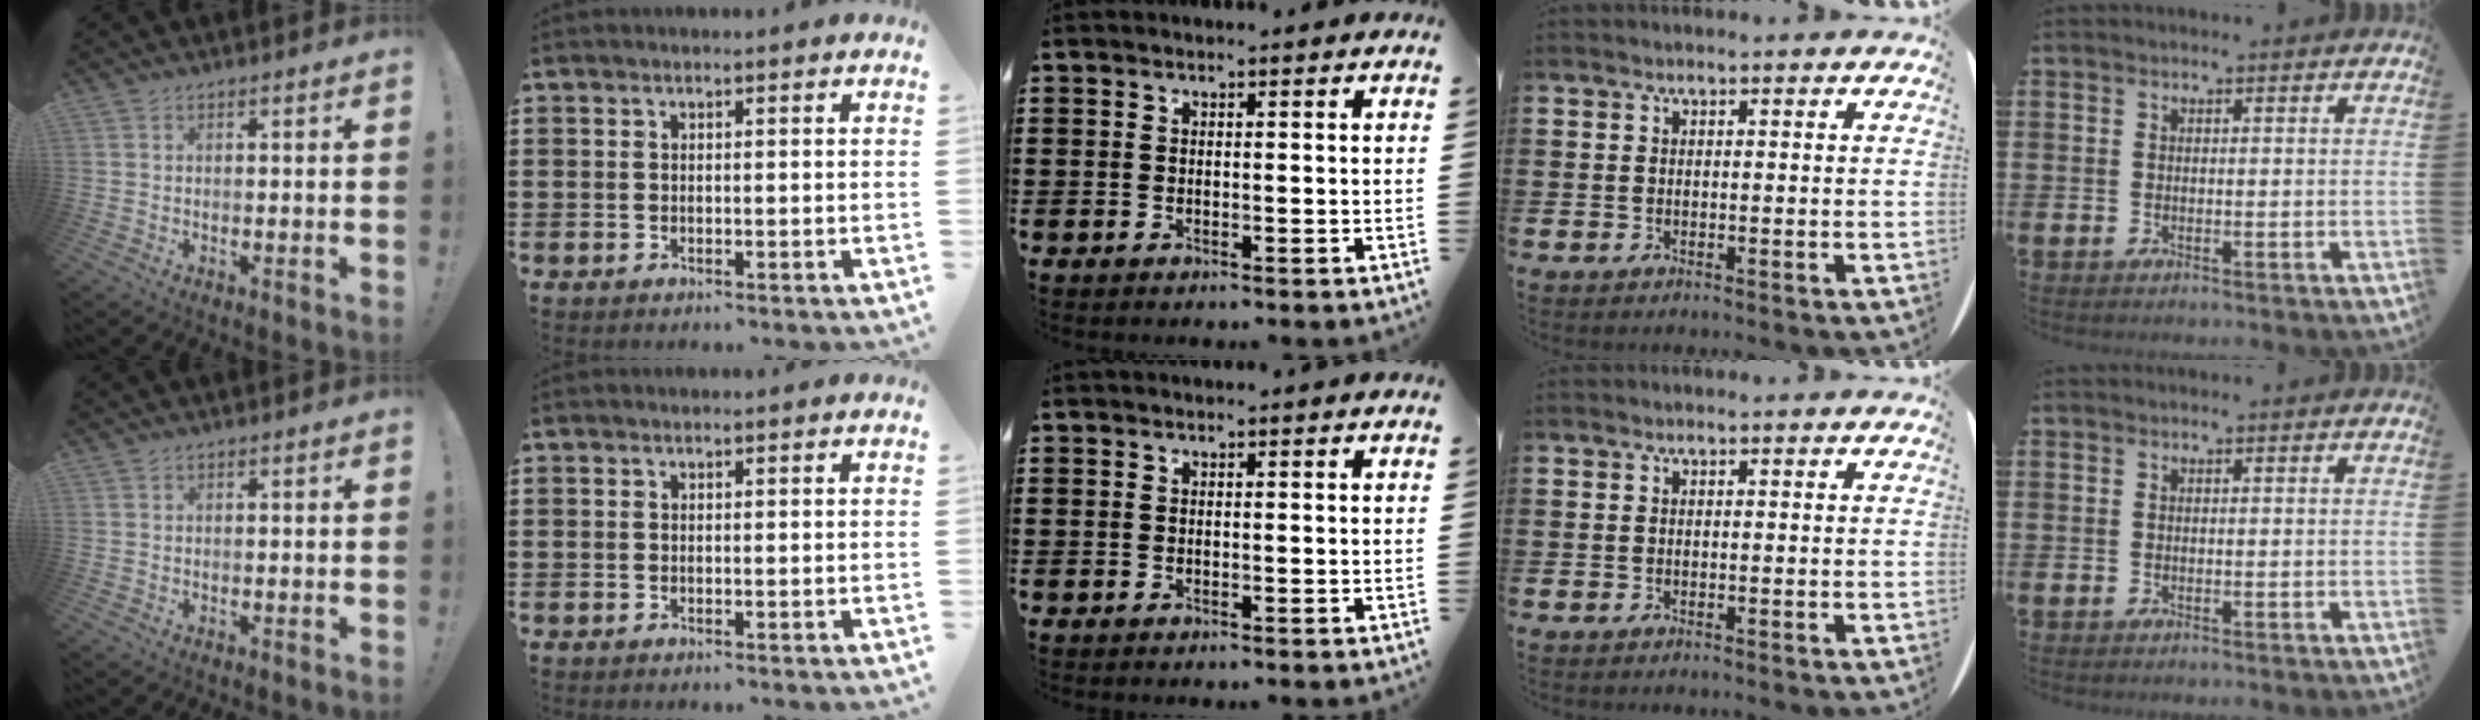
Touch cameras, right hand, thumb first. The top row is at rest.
{}